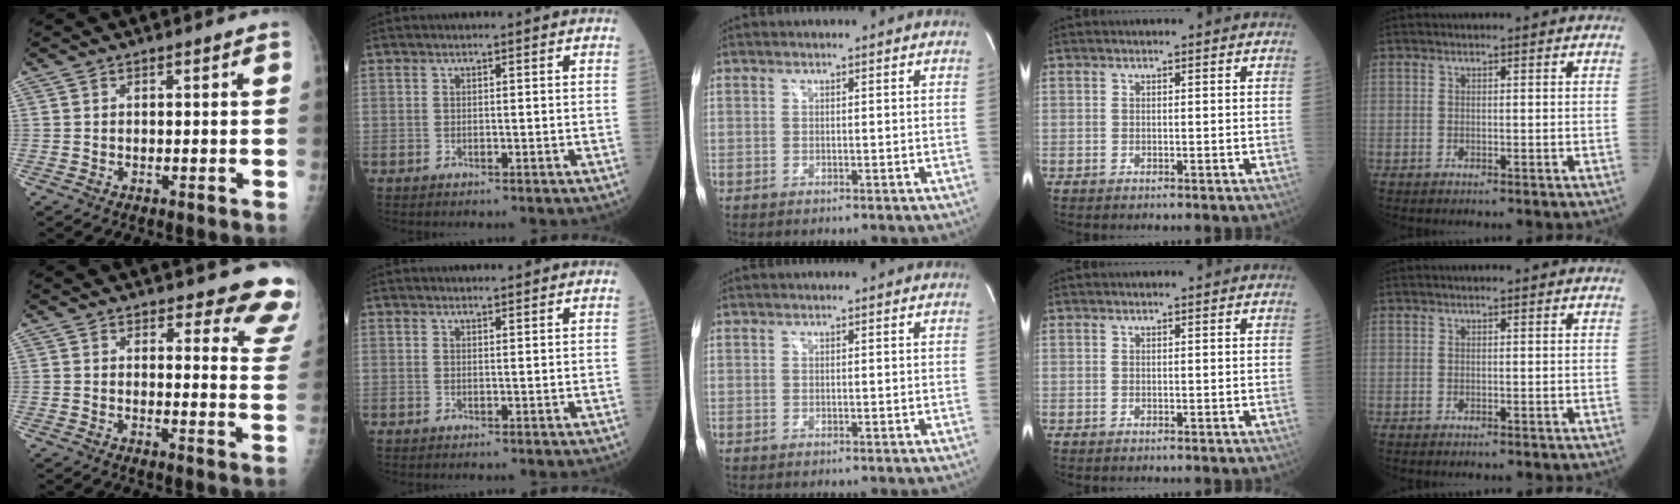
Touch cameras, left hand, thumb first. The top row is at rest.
{"thumb": {"total": 11.7, "force": [11.0, 3.4, 2.2], "torque": [0.027, -0.096, 0.091]}, "index": {"total": 1.6, "force": [1.6, 0.2, 0.2], "torque": [-0.011, 0.005, 0.023]}}